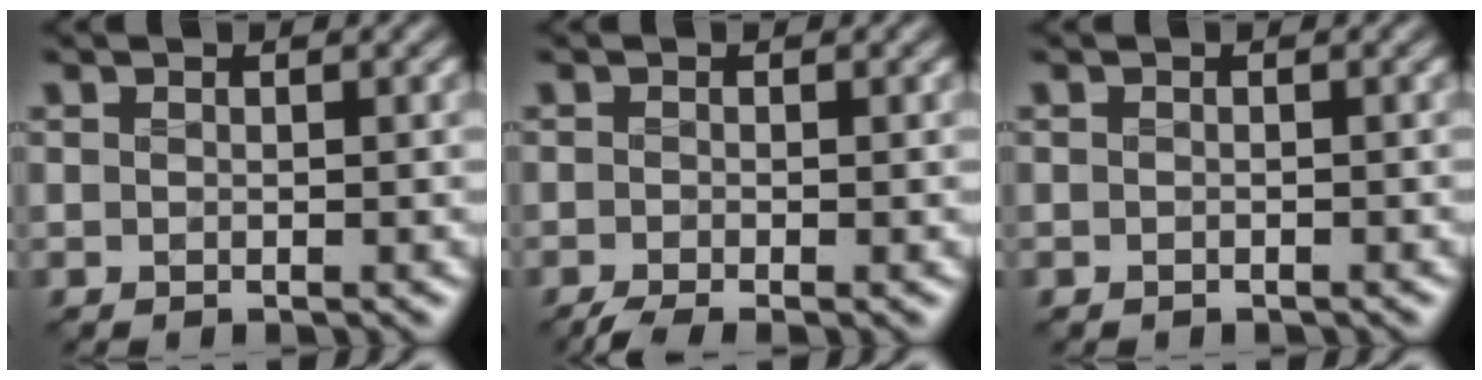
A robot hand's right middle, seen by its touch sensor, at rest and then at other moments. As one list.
[{"total": 1.9, "force": [-1.1, 0.4, 1.5], "torque": [-0.023, -0.007, -0.020]}, {"total": 0.0}]